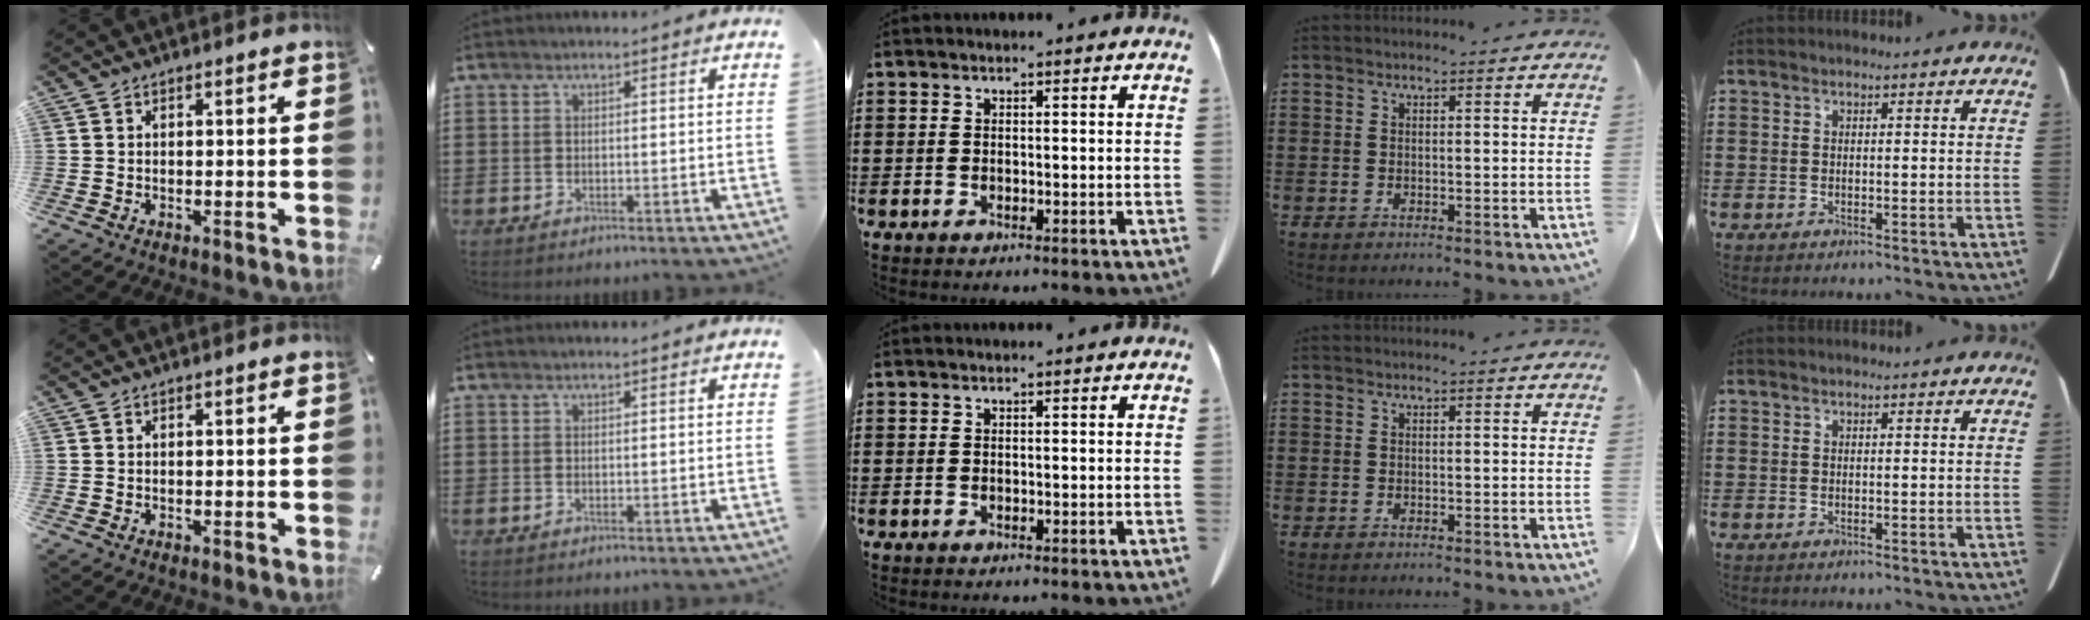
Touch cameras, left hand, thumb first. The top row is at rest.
{}